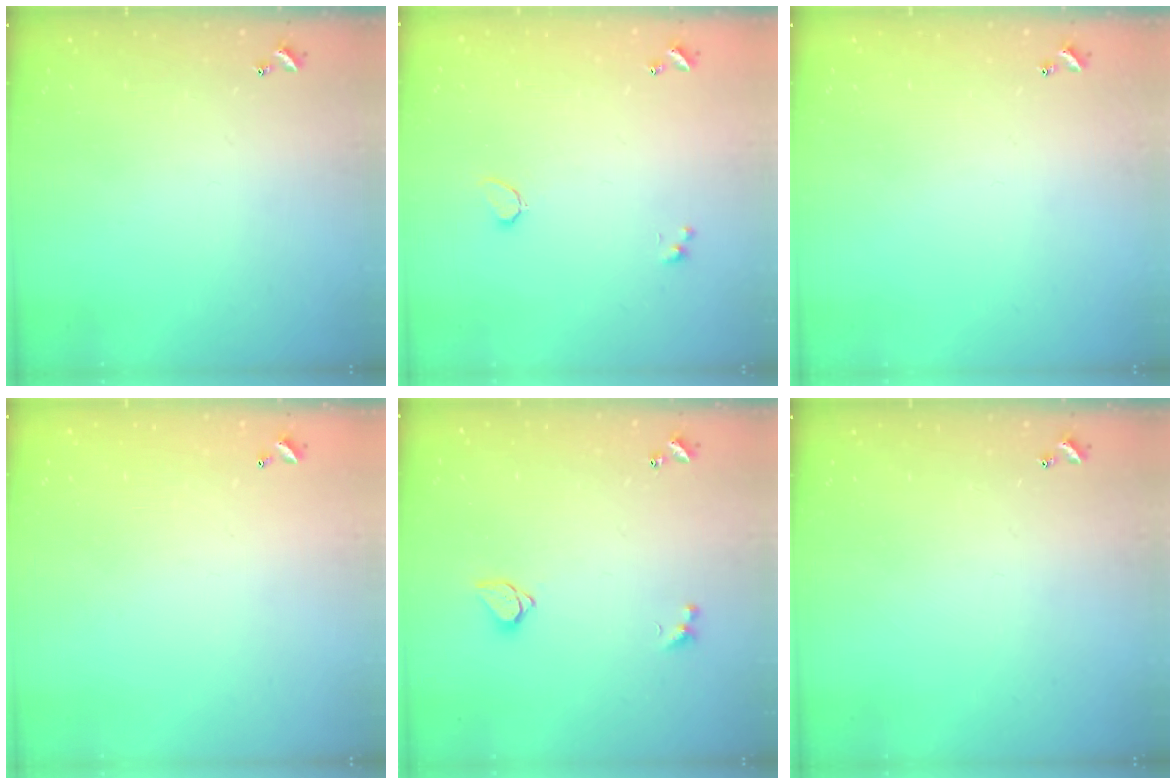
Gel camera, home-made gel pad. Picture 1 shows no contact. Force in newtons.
{"total": 0.8, "press": 0.7, "slide": 0.4}
{"total": 0.0}
{"total": 2.9, "press": 2.9, "slide": 0.1}
{"total": 1.5, "press": 1.5, "slide": 0.3}
{"total": 0.0}